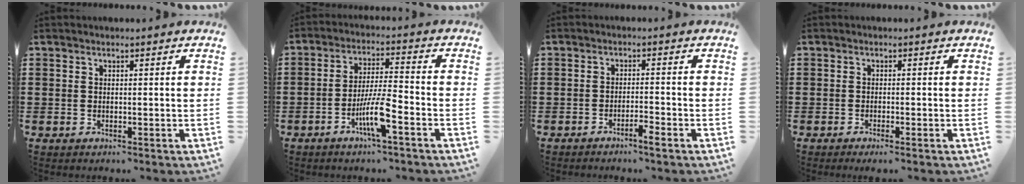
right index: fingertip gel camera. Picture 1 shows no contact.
{"total": 7.2, "force": [-3.4, 0.9, 6.2], "torque": [-0.128, -0.011, -0.066]}
{"total": 2.2, "force": [-1.9, 0.0, 1.2], "torque": [-0.022, 0.000, -0.034]}
{"total": 0.9, "force": [-0.7, -0.1, 0.6], "torque": [-0.010, -0.003, -0.012]}